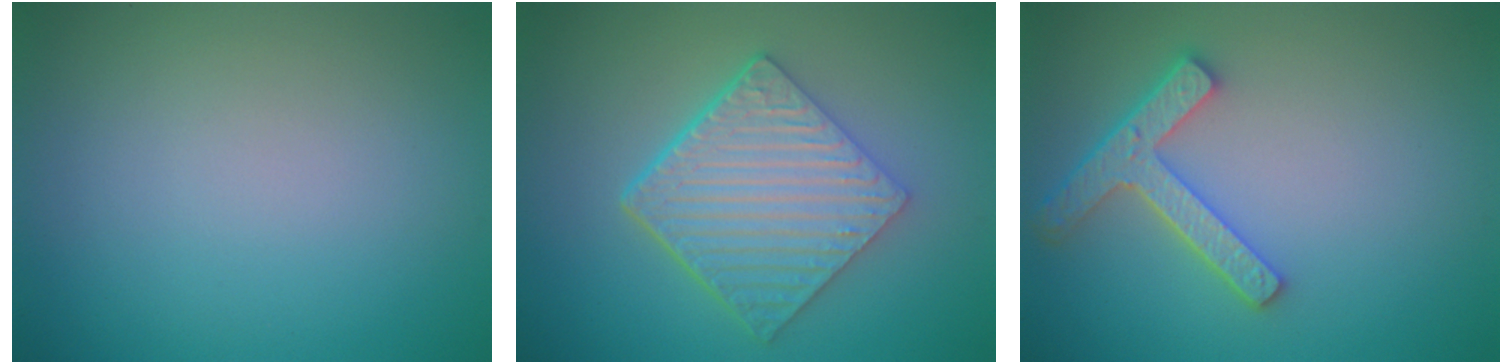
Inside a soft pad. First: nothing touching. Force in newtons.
{"total": 6.6, "press": 4.7, "slide": 4.6}
{"total": 4.2, "press": 3.3, "slide": 2.5}